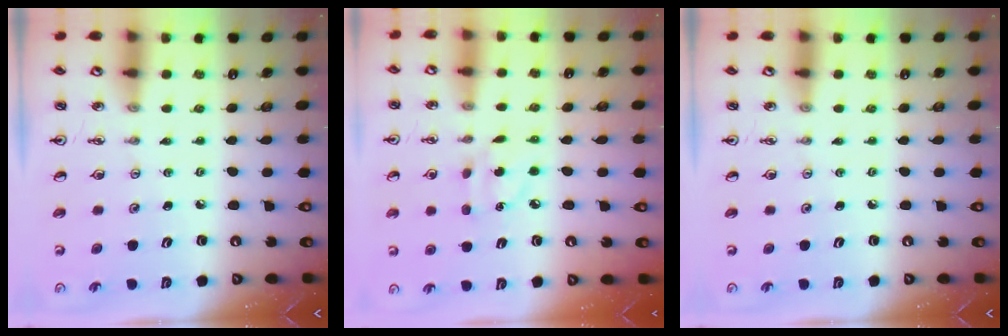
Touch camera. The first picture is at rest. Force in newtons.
{"total": 4.3, "press": 4.3, "slide": 0.3}
{"total": 0.0}